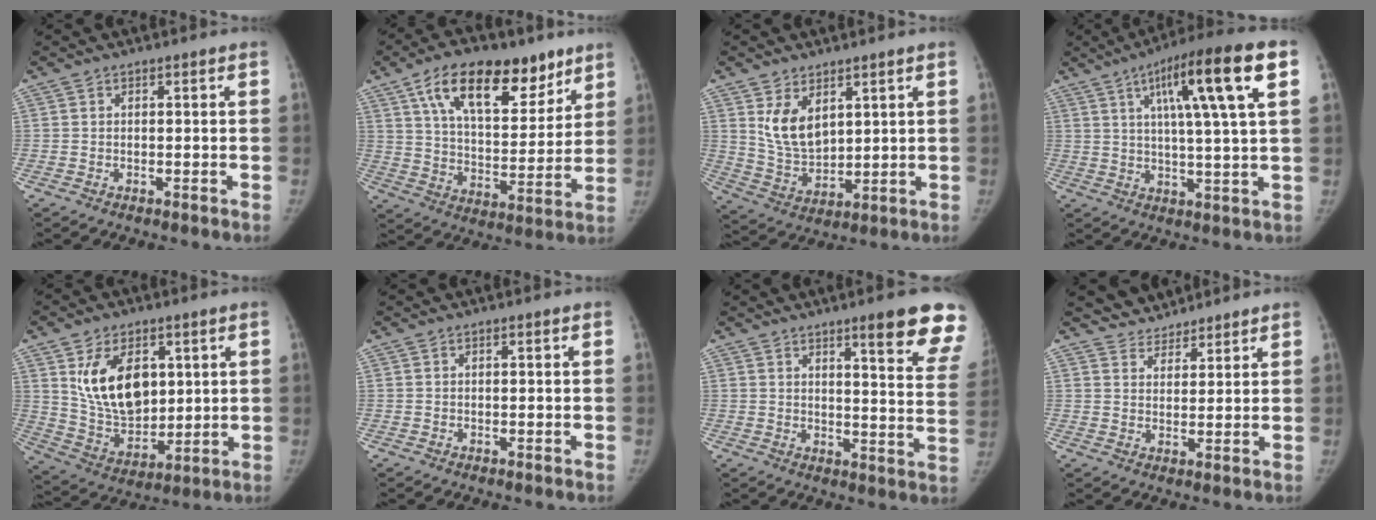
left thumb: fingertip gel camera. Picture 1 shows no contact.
{"total": 21.0, "force": [12.2, 10.4, 13.6], "torque": [-0.174, -0.037, 0.205]}
{"total": 8.8, "force": [4.0, 5.3, 5.9], "torque": [-0.085, -0.030, 0.091]}
{"total": 17.0, "force": [6.4, 2.0, 15.6], "torque": [-0.244, 0.001, 0.094]}
{"total": 15.1, "force": [4.7, 9.7, 10.6], "torque": [-0.145, -0.029, 0.103]}
{"total": 0.0}
{"total": 14.9, "force": [10.3, 1.7, 10.7], "torque": [-0.103, -0.057, 0.120]}
{"total": 5.6, "force": [5.2, 2.2, -0.4], "torque": [0.028, -0.022, 0.088]}